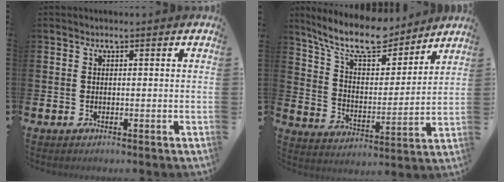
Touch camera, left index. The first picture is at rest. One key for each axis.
{"total": 11.1, "fx": 9.5, "fy": 3.2, "fz": 4.5, "tx": -0.113, "ty": -0.060, "tz": 0.166}